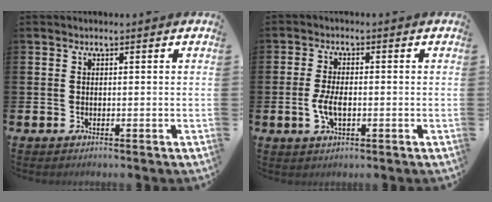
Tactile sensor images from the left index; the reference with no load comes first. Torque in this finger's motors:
{"motor_torque": [0.72, -0.05, 0.15, 0.13]}